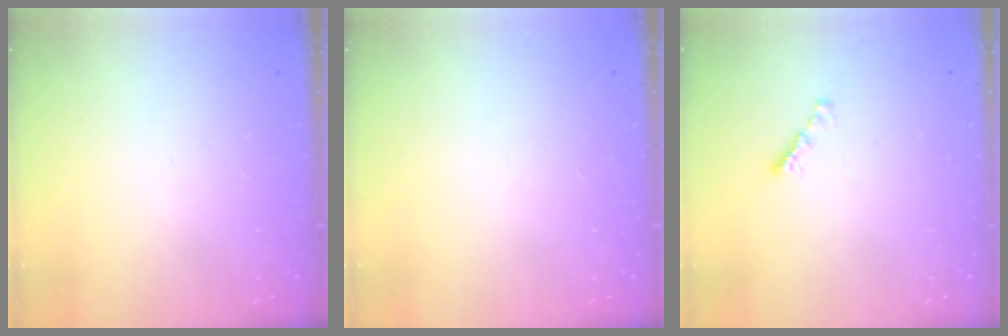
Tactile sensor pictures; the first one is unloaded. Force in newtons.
{"total": 0.0}
{"total": 2.1, "press": 2.1, "slide": 0.3}